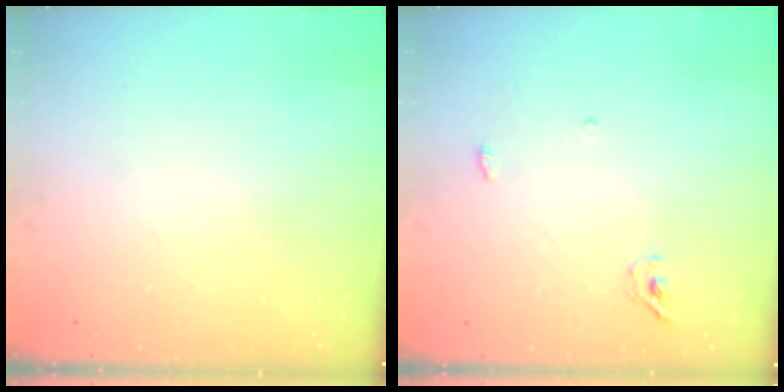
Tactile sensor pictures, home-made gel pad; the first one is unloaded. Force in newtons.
{"total": 3.9, "press": 3.7, "slide": 1.2}